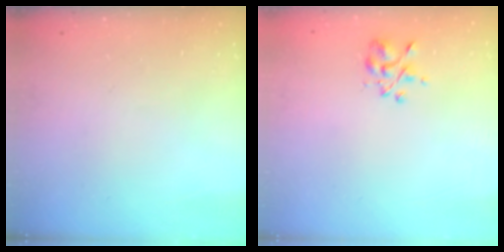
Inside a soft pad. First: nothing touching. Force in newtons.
{"total": 3.2, "press": 3.0, "slide": 1.1}